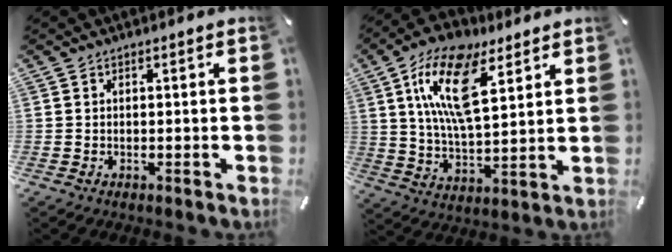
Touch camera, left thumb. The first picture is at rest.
{"total": 16.7, "force": [8.4, 7.3, 12.5], "torque": [-0.265, -0.017, 0.143]}